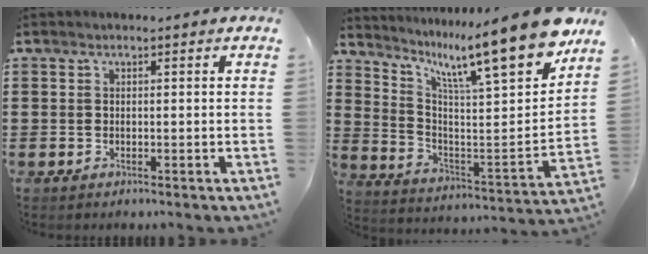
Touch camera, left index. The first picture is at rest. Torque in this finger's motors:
{"motor_torque": [0.49, -0.32, 0.45, 0.04]}